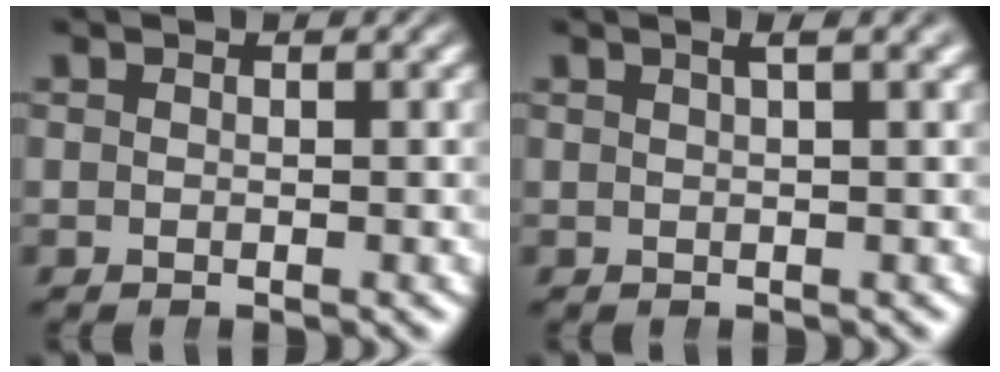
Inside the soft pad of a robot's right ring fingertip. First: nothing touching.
{"total": 1.6, "force": [0.8, -0.3, 1.3], "torque": [-0.009, 0.014, 0.011]}